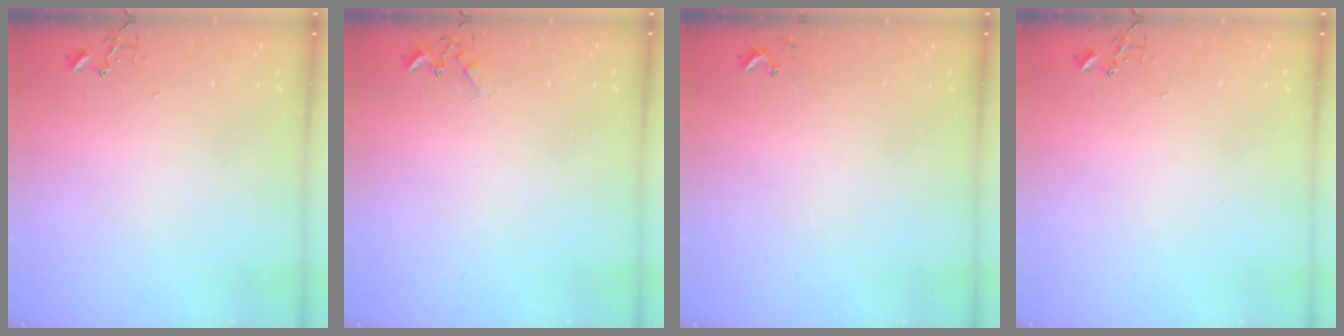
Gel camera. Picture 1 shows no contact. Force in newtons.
{"total": 6.1, "press": 6.0, "slide": 0.8}
{"total": 5.5, "press": 5.4, "slide": 0.4}
{"total": 0.0}